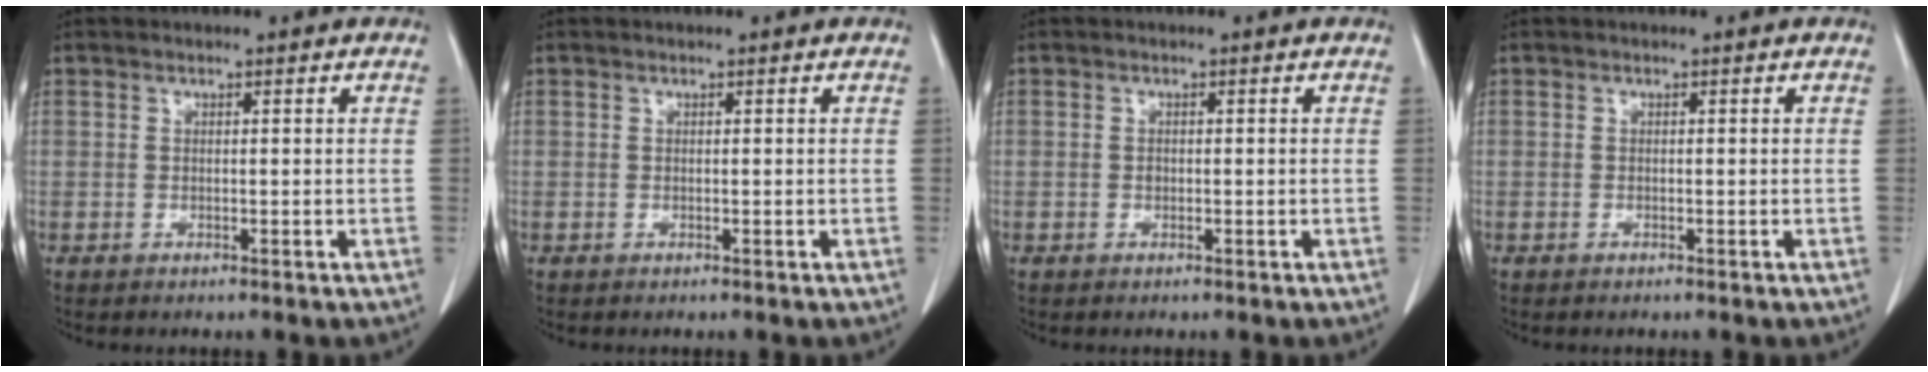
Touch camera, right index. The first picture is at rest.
{"total": 0.0}
{"total": 0.5, "force": [-0.1, 0.4, 0.3], "torque": [-0.007, 0.002, -0.002]}
{"total": 0.0}